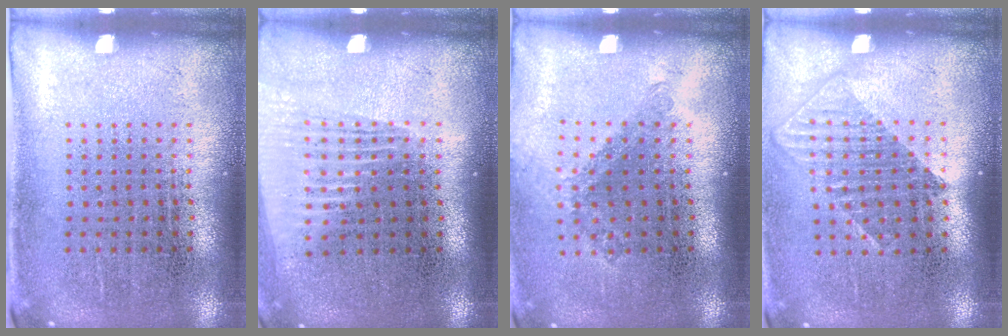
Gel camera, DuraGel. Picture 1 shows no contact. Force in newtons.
{"total": 1.4, "press": 1.2, "slide": 0.7}
{"total": 1.2, "press": 0.9, "slide": 0.8}
{"total": 1.2, "press": 1.0, "slide": 0.6}